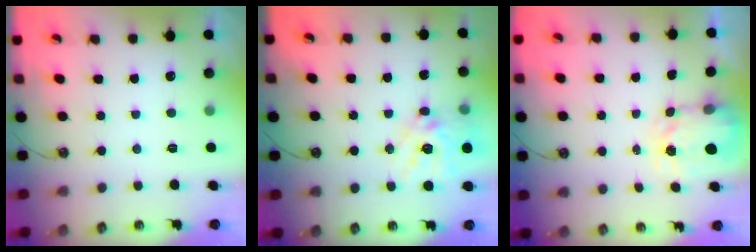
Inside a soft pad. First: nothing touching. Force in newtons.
{"total": 15.6, "press": 15.5, "slide": 1.4}
{"total": 3.6, "press": 3.6, "slide": 0.5}